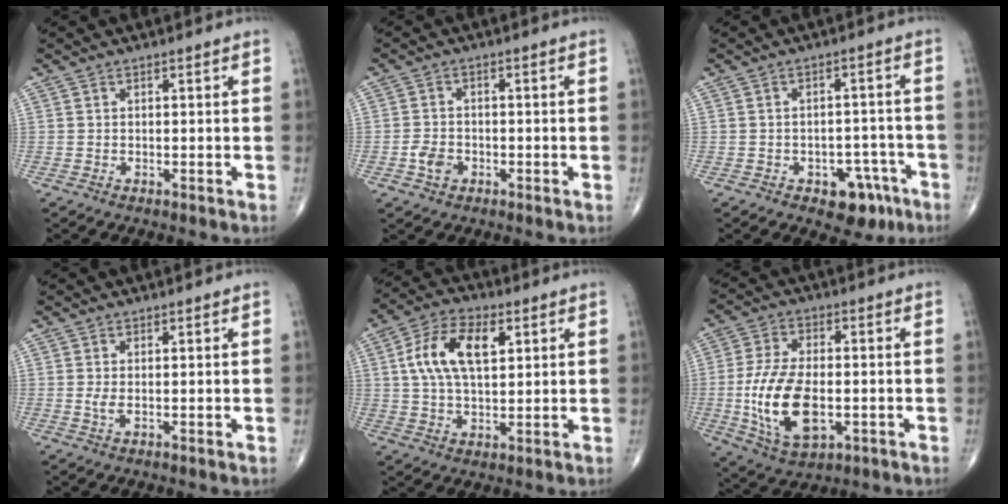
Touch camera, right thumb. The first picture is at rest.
{"total": 3.5, "force": [-1.4, 2.6, 1.9], "torque": [-0.030, 0.009, -0.025]}
{"total": 7.7, "force": [-4.2, 4.8, 4.3], "torque": [-0.024, 0.034, -0.049]}
{"total": 1.5, "force": [0.1, 0.5, 1.4], "torque": [-0.034, -0.005, 0.006]}
{"total": 12.5, "force": [3.4, 6.7, 10.0], "torque": [-0.181, 0.007, 0.061]}
{"total": 15.3, "force": [-2.6, 8.1, 12.8], "torque": [-0.251, -0.002, -0.036]}